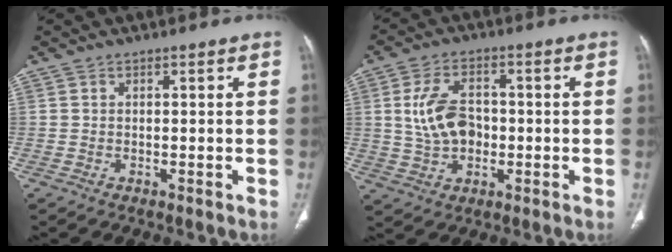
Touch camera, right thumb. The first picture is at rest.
{"total": 9.6, "force": [0.1, 6.5, 7.0], "torque": [-0.120, 0.013, 0.005]}